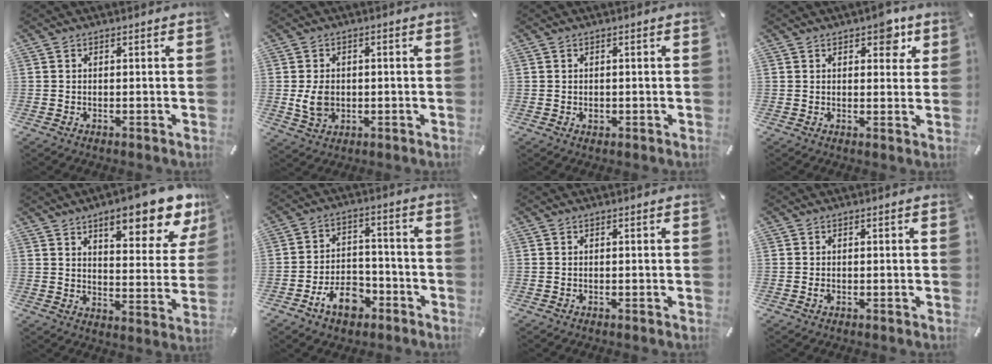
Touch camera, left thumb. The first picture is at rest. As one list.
[{"total": 6.2, "force": [-0.5, 4.7, 3.9], "torque": [-0.089, -0.003, -0.013]}, {"total": 1.0, "force": [-0.1, 0.9, 0.5], "torque": [-0.009, 0.003, -0.003]}, {"total": 5.8, "force": [3.4, 3.1, 3.5], "torque": [-0.030, -0.012, 0.052]}, {"total": 14.7, "force": [10.2, 5.2, 9.2], "torque": [-0.110, -0.071, 0.165]}, {"total": 10.8, "force": [-5.8, 6.9, 6.0], "torque": [-0.098, 0.039, -0.100]}, {"total": 0.0}, {"total": 0.8, "force": [-0.2, 0.5, 0.5], "torque": [-0.011, -0.001, -0.005]}]